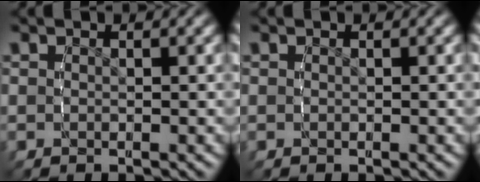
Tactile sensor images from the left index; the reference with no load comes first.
{"total": 0.0}